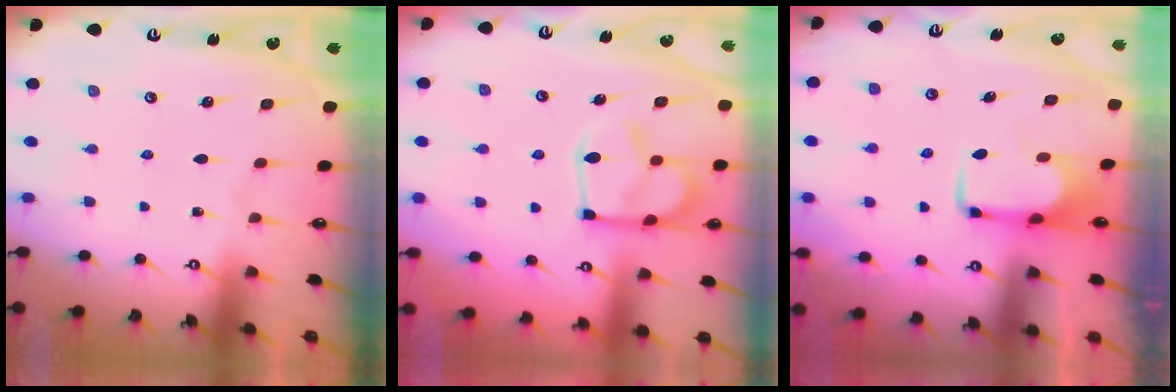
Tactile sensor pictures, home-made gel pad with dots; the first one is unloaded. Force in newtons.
{"total": 8.3, "press": 8.2, "slide": 1.1}
{"total": 2.0, "press": 2.0, "slide": 0.4}